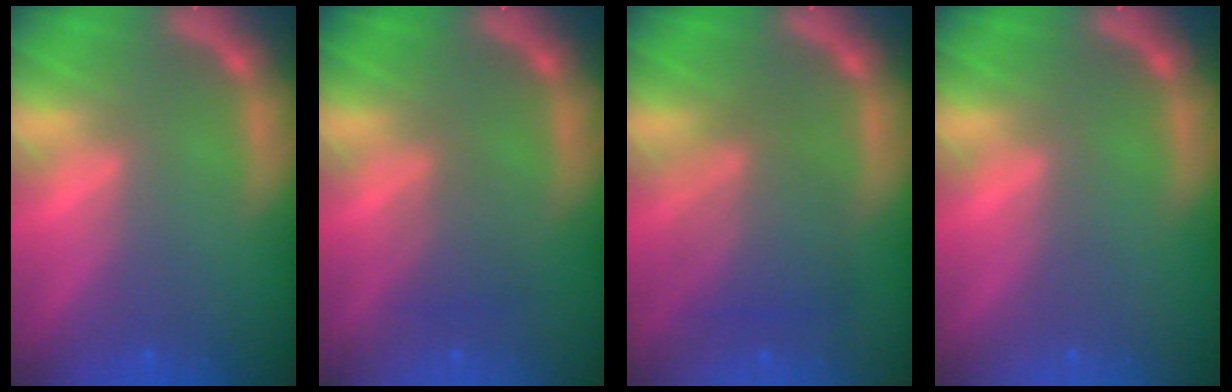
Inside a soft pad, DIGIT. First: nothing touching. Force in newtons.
{"total": 2.0}
{"total": 5.0}
{"total": 0.0}